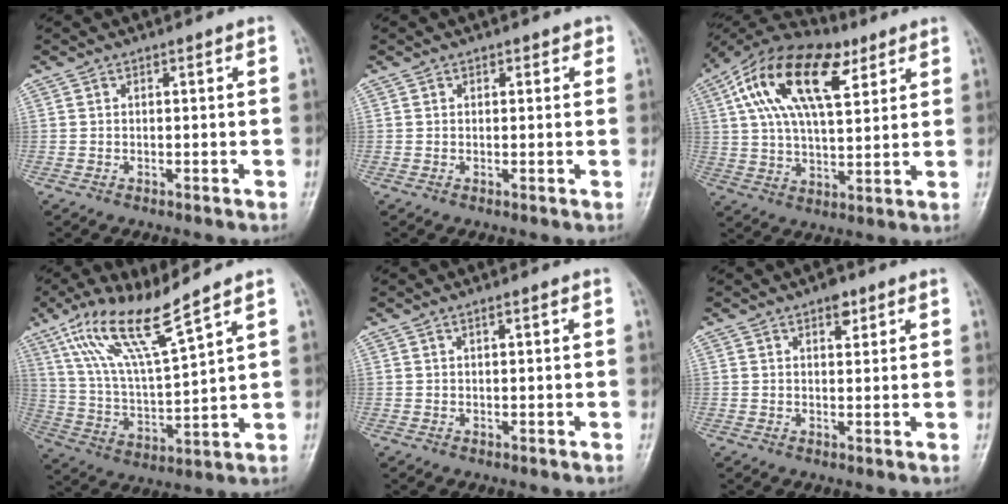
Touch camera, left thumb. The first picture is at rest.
{"total": 1.5, "force": [0.9, 1.2, 0.4], "torque": [0.015, -0.002, 0.005]}
{"total": 20.5, "force": [8.5, 9.8, 15.8], "torque": [-0.271, 0.004, 0.146]}
{"total": 14.4, "force": [9.8, 2.0, 10.4], "torque": [-0.197, -0.046, 0.200]}
{"total": 0.9, "force": [0.6, 0.3, 0.7], "torque": [-0.011, -0.001, 0.010]}
{"total": 3.2, "force": [1.9, 1.7, 1.9], "torque": [-0.013, -0.008, 0.027]}